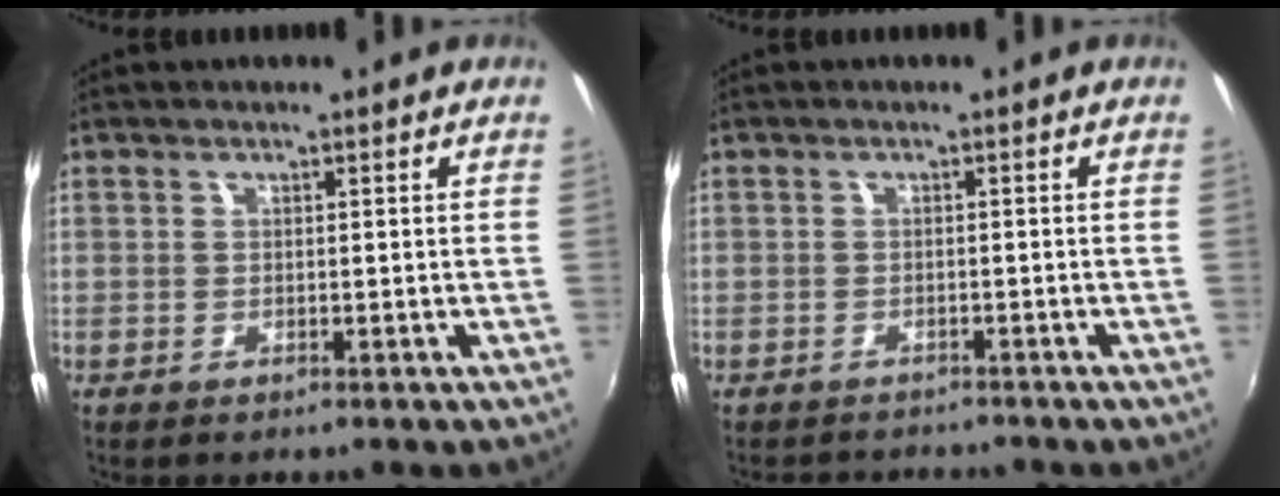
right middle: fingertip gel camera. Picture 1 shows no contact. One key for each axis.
{"total": 3.3, "fx": -3.1, "fy": 1.0, "fz": 0.3, "tx": -0.017, "ty": -0.001, "tz": -0.050}